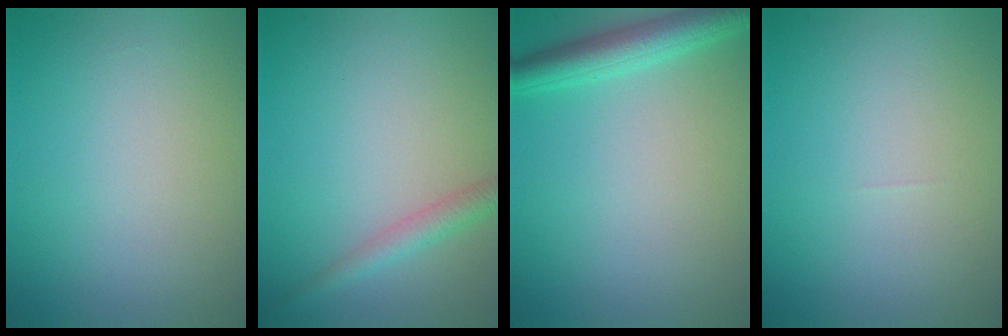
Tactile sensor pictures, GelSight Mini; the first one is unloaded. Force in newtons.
{"total": 2.1, "press": 2.1, "slide": 0.1}
{"total": 3.6, "press": 3.6, "slide": 0.1}
{"total": 0.0}